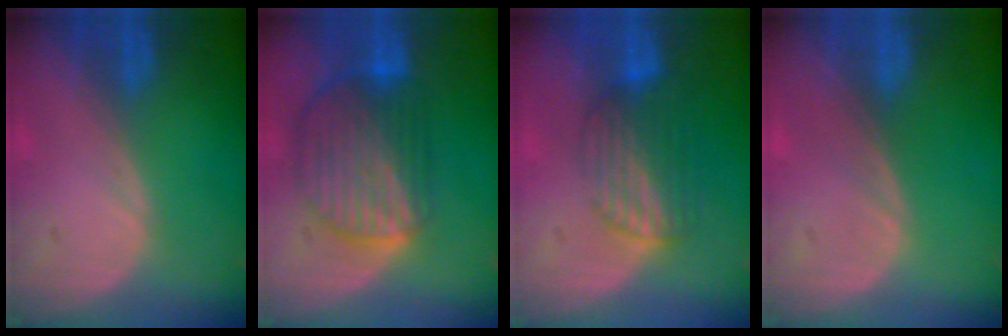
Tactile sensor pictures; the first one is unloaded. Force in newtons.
{"total": 9.6, "press": 8.1, "slide": 5.1}
{"total": 6.9, "press": 5.8, "slide": 3.8}
{"total": 0.0}